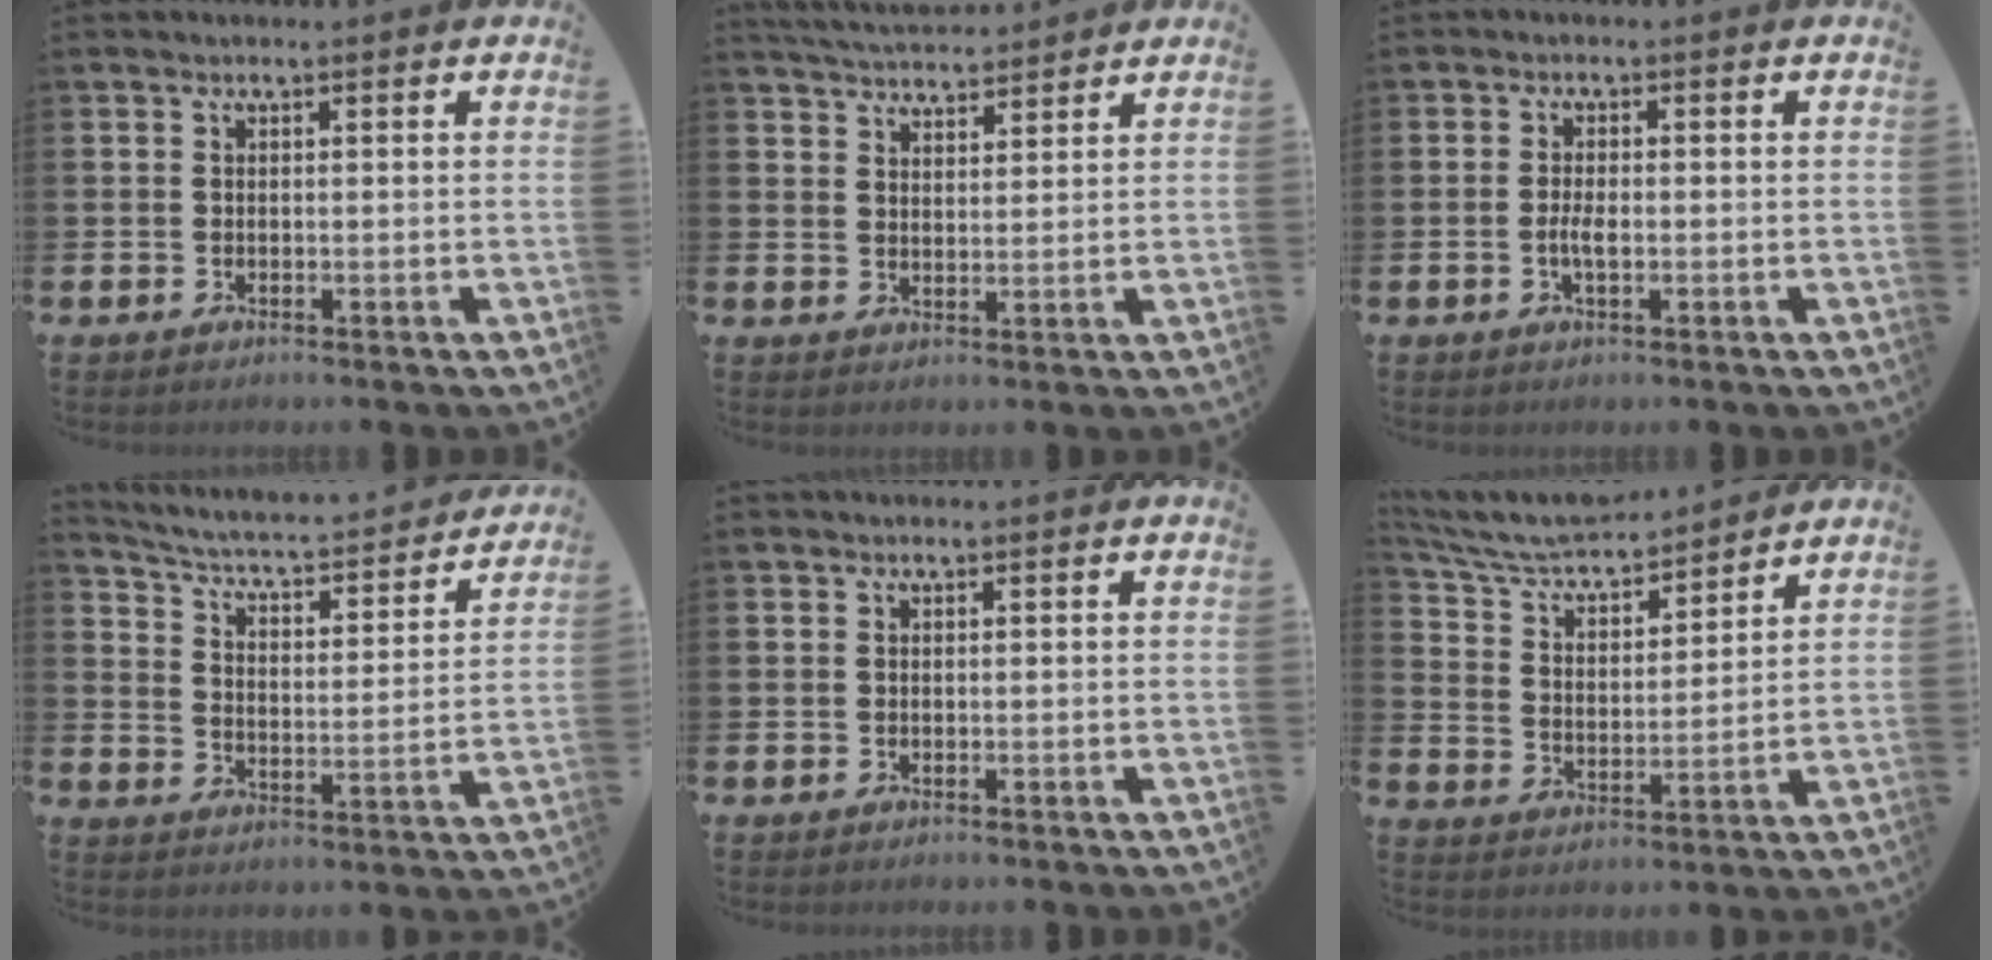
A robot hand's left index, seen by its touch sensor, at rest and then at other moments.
{"total": 4.6, "force": [4.5, 0.6, 0.2], "torque": [-0.017, -0.023, 0.083]}
{"total": 2.3, "force": [-0.5, 0.8, 2.1], "torque": [-0.037, 0.001, -0.010]}
{"total": 4.7, "force": [4.3, 0.9, 1.7], "torque": [-0.058, -0.040, 0.063]}
{"total": 0.0}
{"total": 7.2, "force": [6.8, 1.3, 2.0], "torque": [-0.075, -0.048, 0.119]}